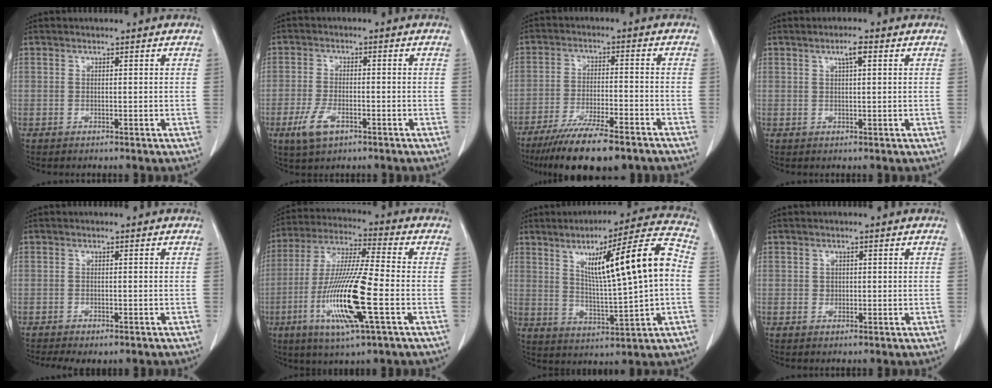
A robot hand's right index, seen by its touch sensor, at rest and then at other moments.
{"total": 5.2, "force": [-2.7, 2.2, 3.8], "torque": [-0.086, -0.006, -0.047]}
{"total": 14.8, "force": [-11.6, 2.3, 8.9], "torque": [-0.140, -0.029, -0.182]}
{"total": 2.4, "force": [1.1, 0.3, 2.1], "torque": [-0.039, 0.003, 0.017]}
{"total": 5.6, "force": [-4.3, 1.8, 3.1], "torque": [-0.040, -0.006, -0.056]}
{"total": 16.1, "force": [-4.9, 0.7, 15.3], "torque": [-0.316, -0.019, -0.092]}
{"total": 15.9, "force": [2.4, 0.8, 15.7], "torque": [-0.245, 0.018, 0.041]}
{"total": 1.0, "force": [0.0, 0.9, 0.3], "torque": [-0.002, 0.003, 0.002]}